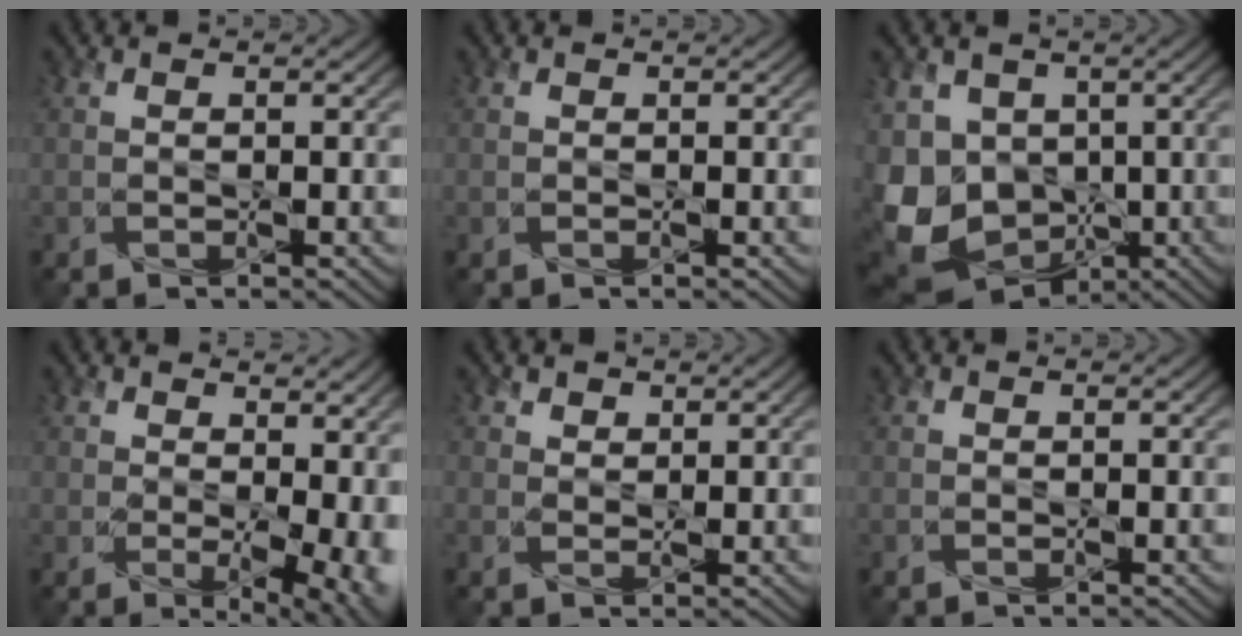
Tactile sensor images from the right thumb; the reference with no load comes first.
{"total": 0.0}
{"total": 13.3, "force": [-4.0, 10.4, 7.2], "torque": [-0.186, -0.022, -0.063]}
{"total": 10.2, "force": [0.6, 6.1, 8.1], "torque": [-0.082, -0.022, 0.038]}
{"total": 1.6, "force": [1.2, 1.1, -0.1], "torque": [0.001, -0.002, 0.014]}
{"total": 0.0}